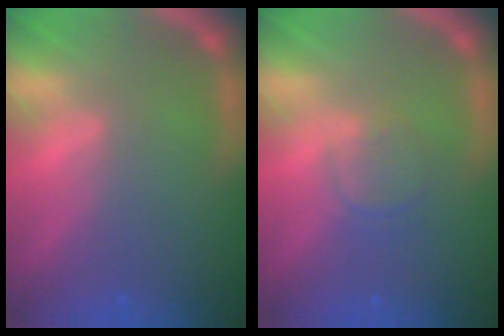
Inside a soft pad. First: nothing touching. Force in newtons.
{"total": 1.9}